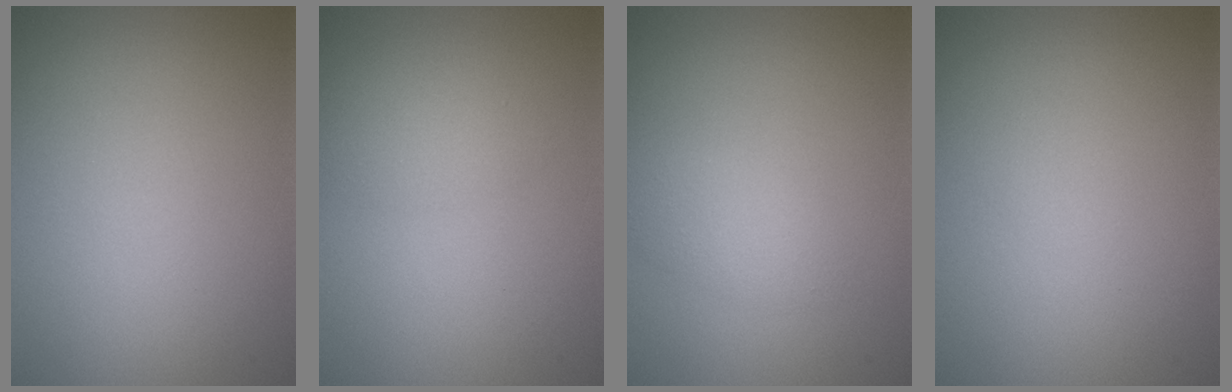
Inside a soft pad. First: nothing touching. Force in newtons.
{"total": 1.6, "press": 1.6, "slide": 0.0}
{"total": 1.7, "press": 1.7, "slide": 0.1}
{"total": 0.0}